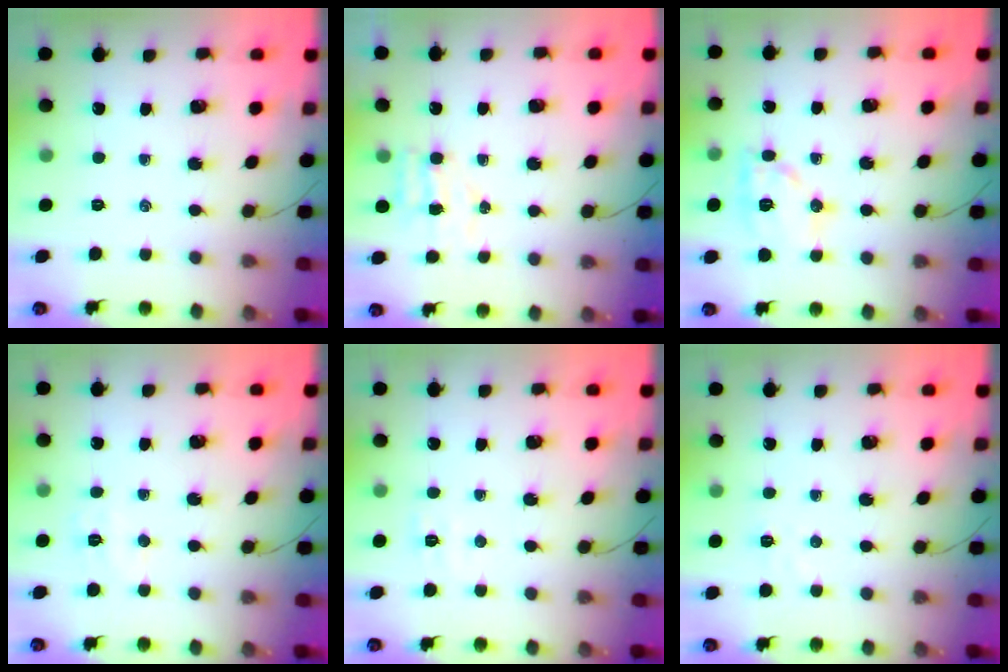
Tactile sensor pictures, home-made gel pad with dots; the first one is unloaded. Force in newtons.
{"total": 4.1, "press": 4.1, "slide": 0.7}
{"total": 11.4, "press": 11.4, "slide": 0.5}
{"total": 5.2, "press": 5.1, "slide": 0.9}
{"total": 4.7, "press": 4.5, "slide": 1.1}
{"total": 4.0, "press": 3.9, "slide": 0.9}